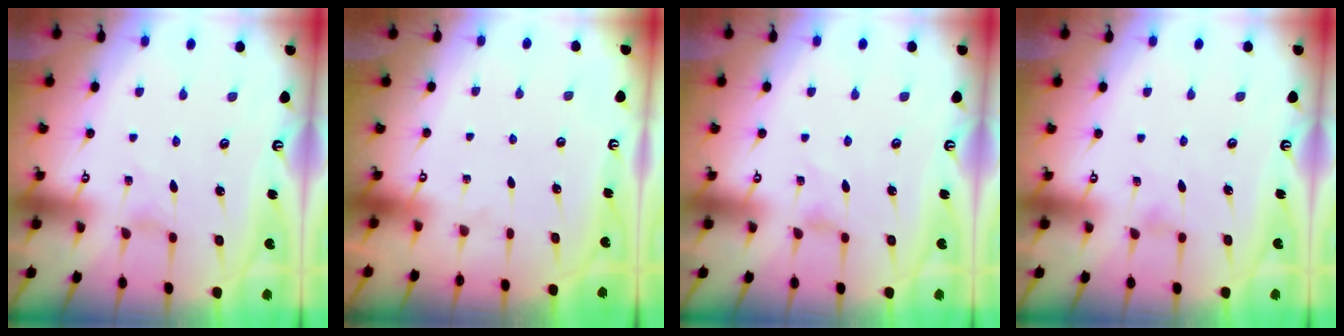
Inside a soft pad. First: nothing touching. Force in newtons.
{"total": 0.0}
{"total": 0.0}
{"total": 0.6, "press": 0.5, "slide": 0.2}